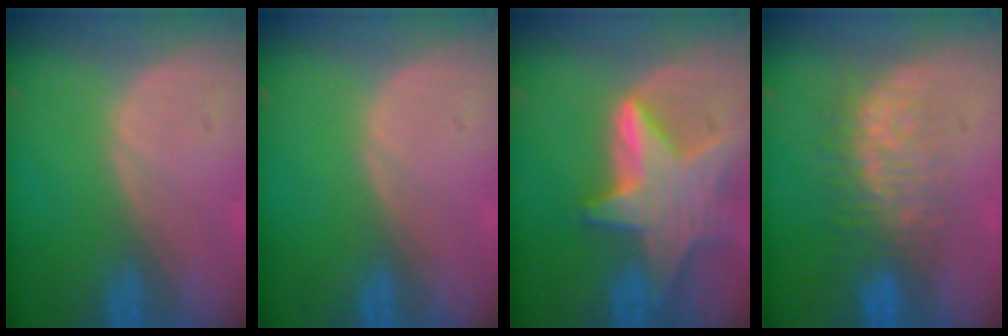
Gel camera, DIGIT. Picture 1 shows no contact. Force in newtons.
{"total": 0.0}
{"total": 9.4, "press": 9.4, "slide": 0.8}
{"total": 7.9, "press": 7.4, "slide": 2.6}